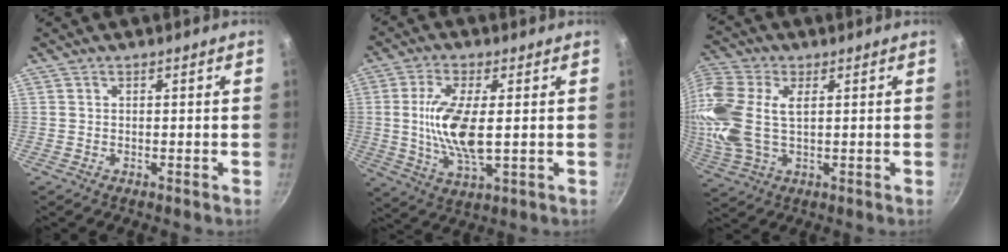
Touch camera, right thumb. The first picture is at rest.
{"total": 11.9, "force": [0.6, 4.4, 11.0], "torque": [-0.220, -0.009, 0.012]}
{"total": 16.4, "force": [2.6, 9.6, 13.1], "torque": [-0.295, 0.013, 0.047]}